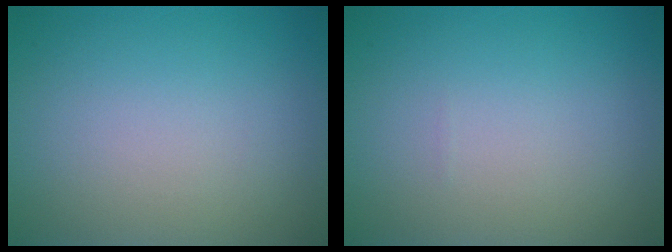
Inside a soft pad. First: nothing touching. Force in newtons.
{"total": 0.0}